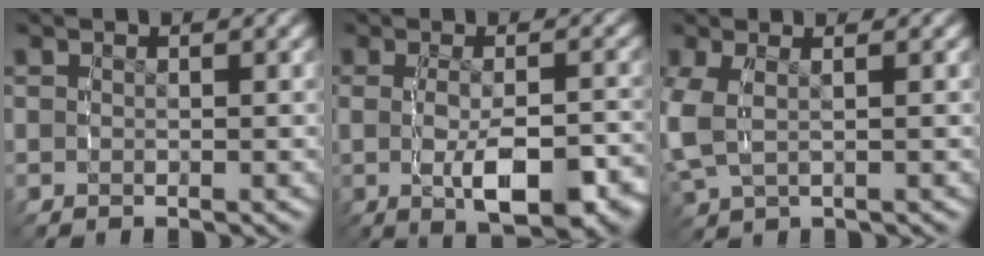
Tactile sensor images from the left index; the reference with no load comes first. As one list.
[{"total": 6.6, "force": [-2.1, 2.8, 5.6], "torque": [-0.100, -0.020, -0.021]}, {"total": 3.6, "force": [0.3, 2.4, 2.6], "torque": [-0.083, -0.007, 0.014]}]